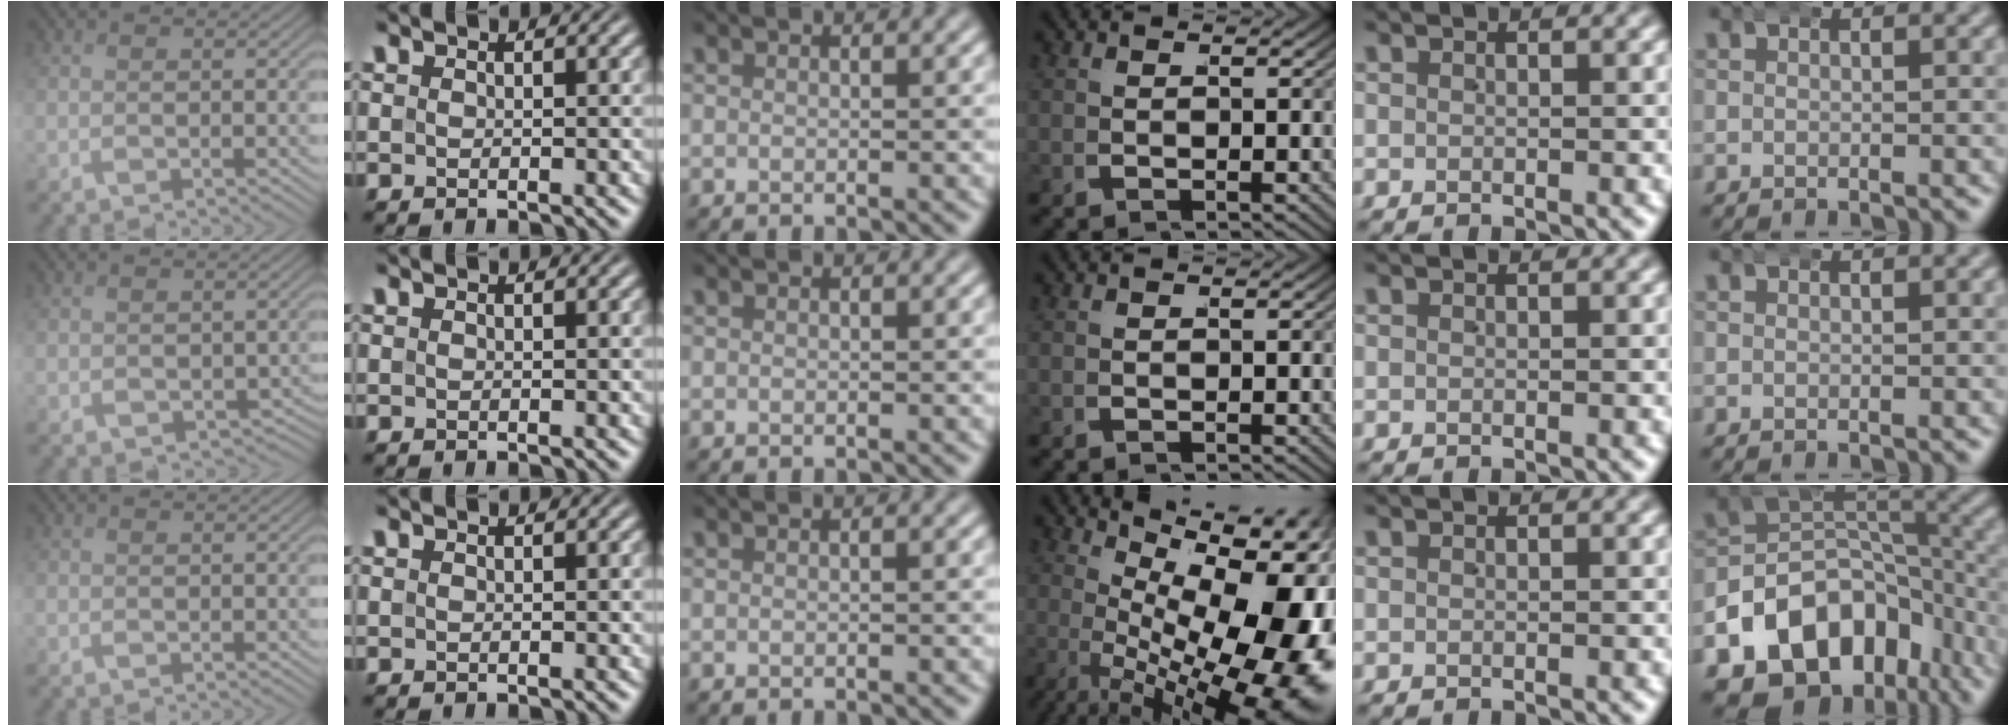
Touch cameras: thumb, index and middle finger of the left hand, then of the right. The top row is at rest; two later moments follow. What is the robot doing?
{"motion": "wrap", "object": "arm wrap"}